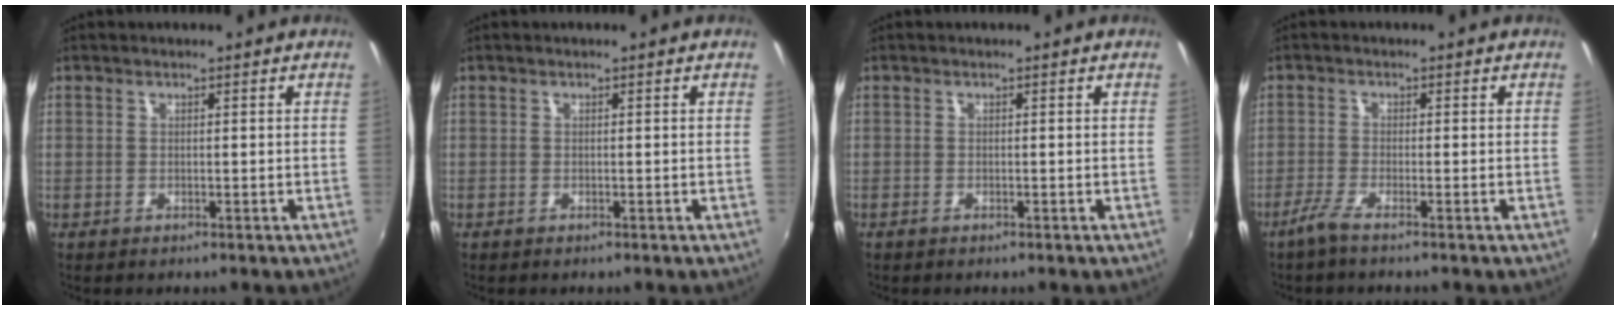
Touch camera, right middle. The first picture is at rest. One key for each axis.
{"total": 0.0}
{"total": 0.6, "fx": -0.5, "fy": 0.3, "fz": 0.1, "tx": -0.003, "ty": -0.004, "tz": -0.011}
{"total": 2.6, "fx": -2.0, "fy": -0.3, "fz": 1.7, "tx": -0.048, "ty": -0.007, "tz": -0.045}